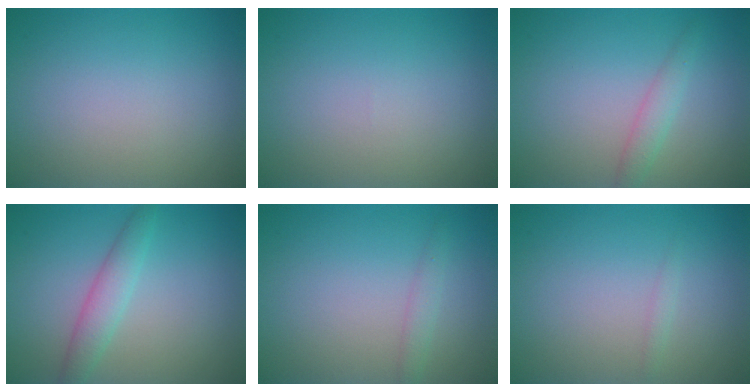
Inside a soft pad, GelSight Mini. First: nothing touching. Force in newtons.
{"total": 0.0}
{"total": 1.6, "press": 1.6, "slide": 0.0}
{"total": 2.5, "press": 2.5, "slide": 0.0}
{"total": 1.2, "press": 1.2, "slide": 0.0}
{"total": 0.6, "press": 0.6, "slide": 0.0}